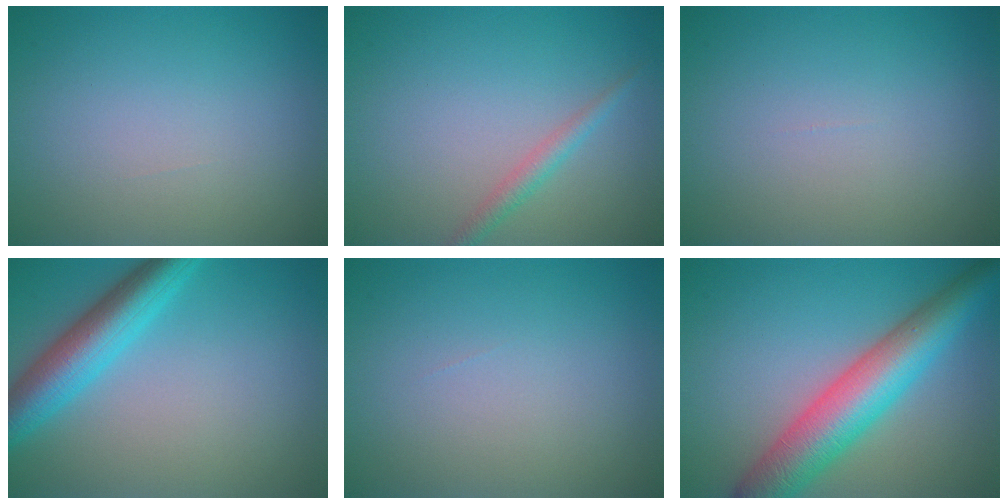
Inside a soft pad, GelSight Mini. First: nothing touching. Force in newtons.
{"total": 1.6, "press": 1.6, "slide": 0.0}
{"total": 0.0}
{"total": 5.8, "press": 5.8, "slide": 0.2}
{"total": 0.0}
{"total": 8.4, "press": 8.4, "slide": 0.4}